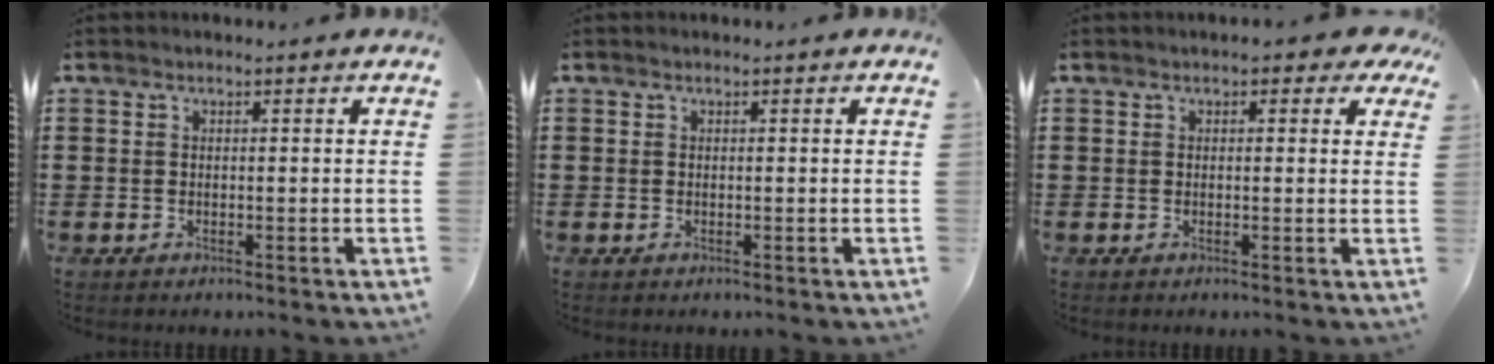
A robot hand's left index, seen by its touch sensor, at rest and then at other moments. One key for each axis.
{"total": 0.0}
{"total": 1.5, "fx": 0.7, "fy": 0.8, "fz": 1.1, "tx": -0.018, "ty": 0.004, "tz": 0.008}